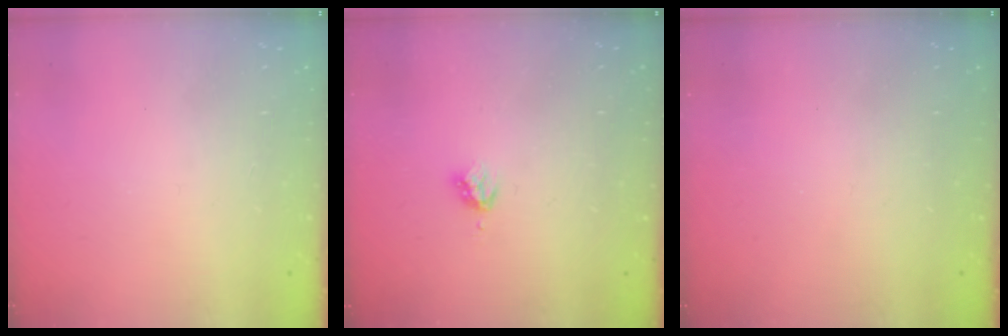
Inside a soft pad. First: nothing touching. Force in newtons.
{"total": 2.9, "press": 2.8, "slide": 0.4}
{"total": 0.0}